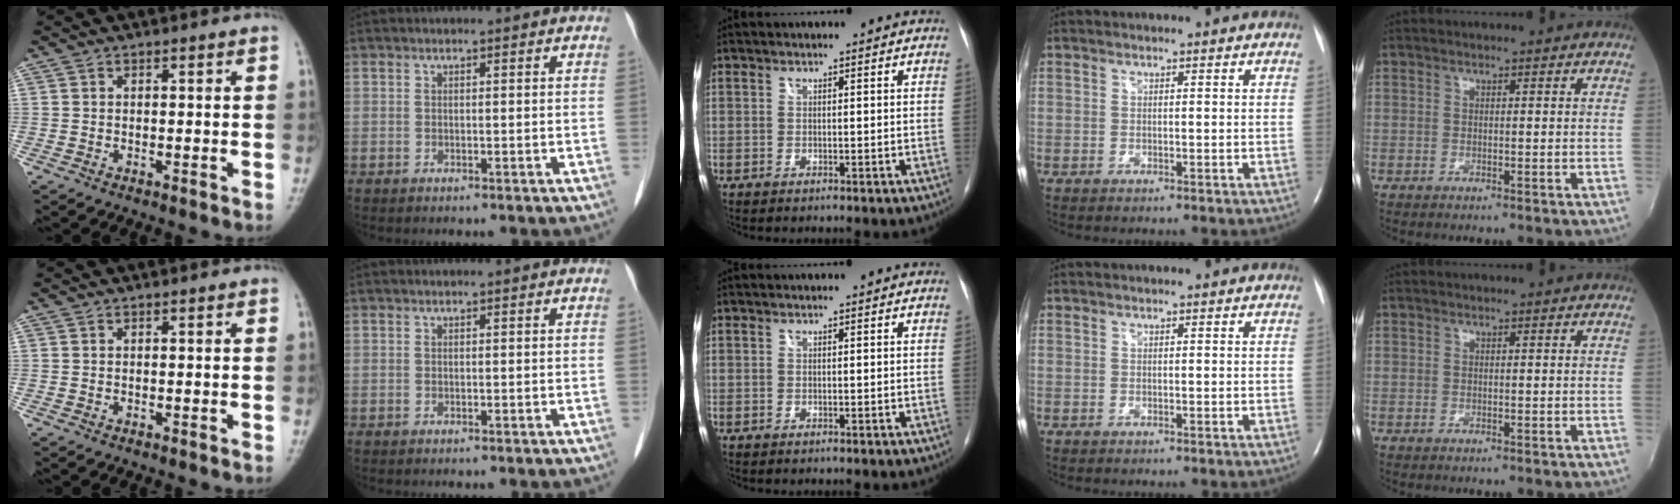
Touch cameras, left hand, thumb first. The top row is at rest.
{}